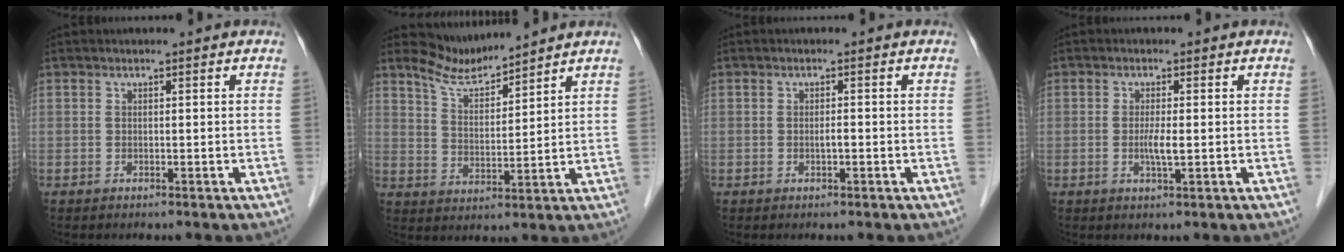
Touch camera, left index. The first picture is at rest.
{"total": 5.7, "force": [5.7, 0.1, 0.3], "torque": [-0.017, -0.002, 0.116]}
{"total": 0.9, "force": [-0.3, 0.2, 0.8], "torque": [-0.016, 0.001, -0.005]}
{"total": 2.4, "force": [-0.3, 0.2, 2.4], "torque": [-0.050, -0.004, -0.004]}